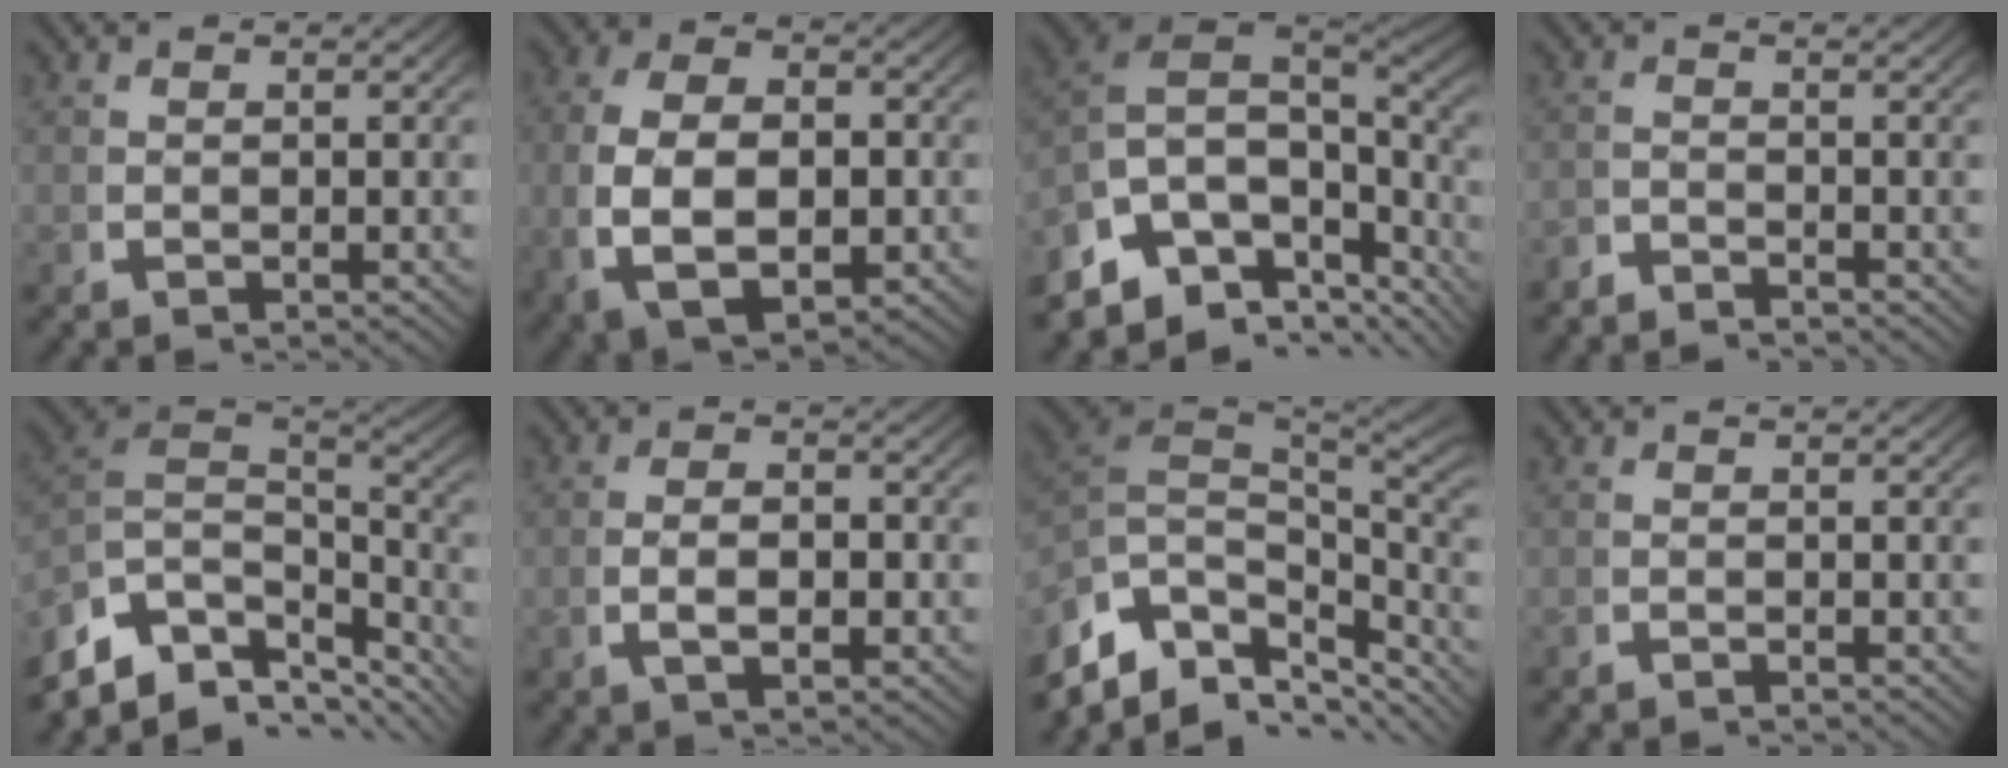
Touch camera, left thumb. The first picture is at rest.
{"total": 10.8, "force": [-1.5, 6.9, 8.2], "torque": [-0.196, -0.045, 0.008]}
{"total": 12.7, "force": [-1.8, 7.9, 9.8], "torque": [-0.219, -0.033, -0.001]}
{"total": 2.3, "force": [-2.1, -0.7, -0.3], "torque": [0.012, 0.000, -0.041]}
{"total": 10.2, "force": [-2.5, 6.5, 7.4], "torque": [-0.175, -0.040, -0.012]}
{"total": 2.8, "force": [-0.6, 0.9, 2.6], "torque": [-0.042, 0.005, -0.007]}
{"total": 9.9, "force": [-1.5, 6.4, 7.4], "torque": [-0.161, -0.036, -0.002]}
{"total": 1.1, "force": [-0.7, -0.9, -0.2], "torque": [0.008, 0.003, -0.010]}